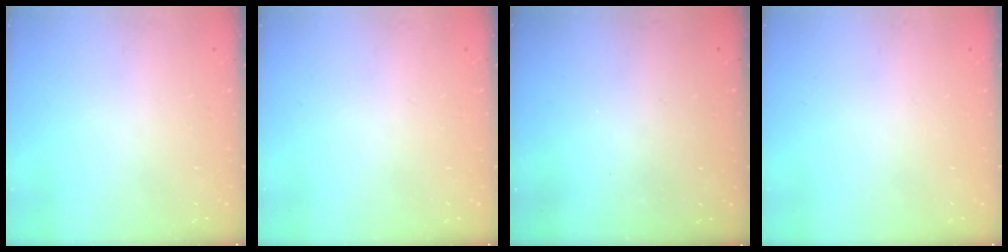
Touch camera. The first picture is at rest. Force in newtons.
{"total": 0.0}
{"total": 3.2, "press": 3.2, "slide": 0.1}
{"total": 0.0}